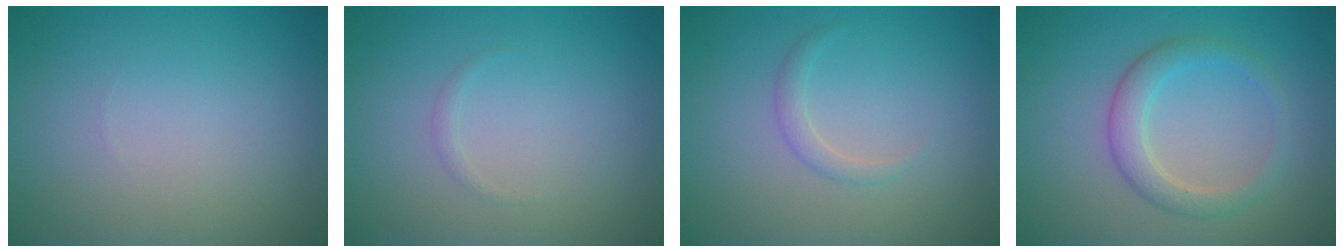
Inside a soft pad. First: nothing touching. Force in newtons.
{"total": 0.6, "press": 0.6, "slide": 0.0}
{"total": 0.7, "press": 0.7, "slide": 0.1}
{"total": 2.8, "press": 2.8, "slide": 0.2}